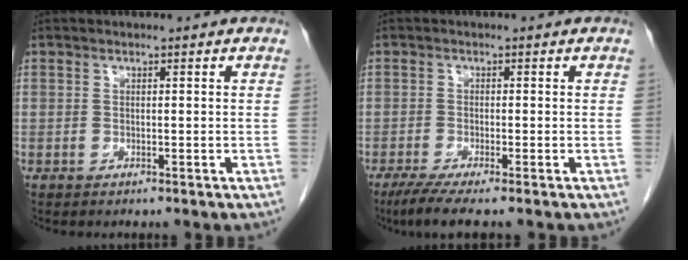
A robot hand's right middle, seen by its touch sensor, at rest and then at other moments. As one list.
[{"total": 4.7, "force": [-3.5, -0.1, 3.2], "torque": [-0.055, -0.013, -0.063]}]